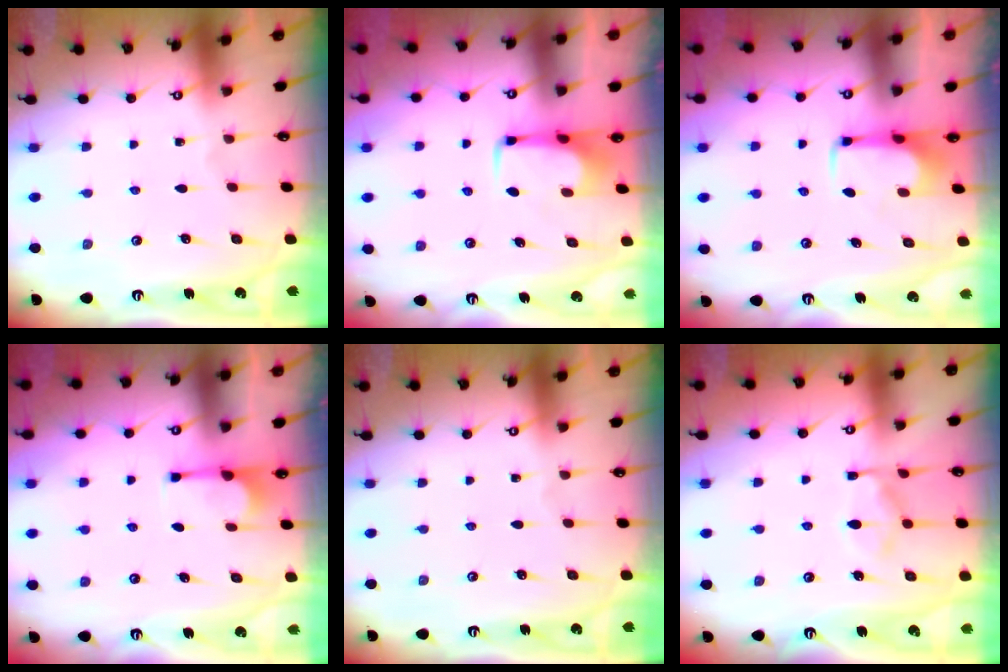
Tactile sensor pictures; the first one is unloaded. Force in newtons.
{"total": 1.7, "press": 1.6, "slide": 0.5}
{"total": 2.0, "press": 2.0, "slide": 0.2}
{"total": 1.2, "press": 1.1, "slide": 0.5}
{"total": 0.0}
{"total": 10.2, "press": 10.2, "slide": 1.0}